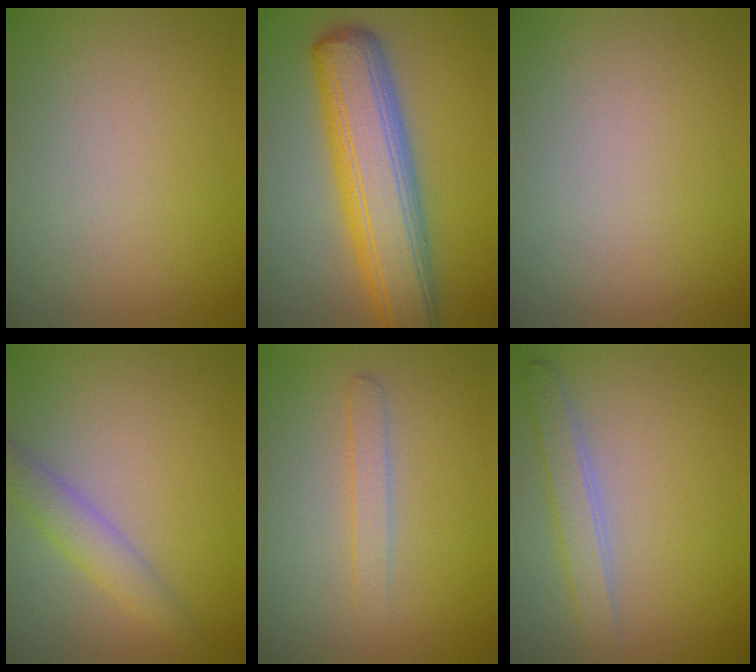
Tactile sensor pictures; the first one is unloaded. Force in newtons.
{"total": 9.3, "press": 9.3, "slide": 0.3}
{"total": 0.0}
{"total": 2.7, "press": 2.7, "slide": 0.1}
{"total": 1.6, "press": 1.6, "slide": 0.0}
{"total": 2.5, "press": 2.4, "slide": 0.1}